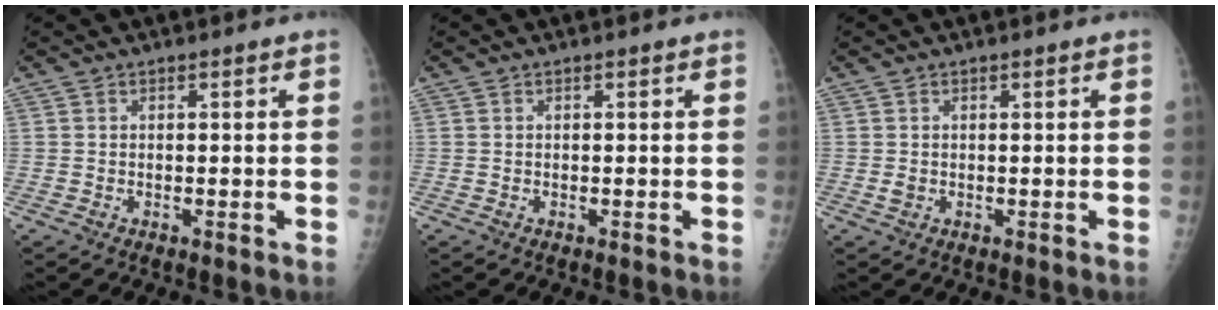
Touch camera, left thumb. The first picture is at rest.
{"total": 0.0}
{"total": 1.1, "force": [0.1, 0.8, 0.7], "torque": [-0.009, 0.000, 0.006]}